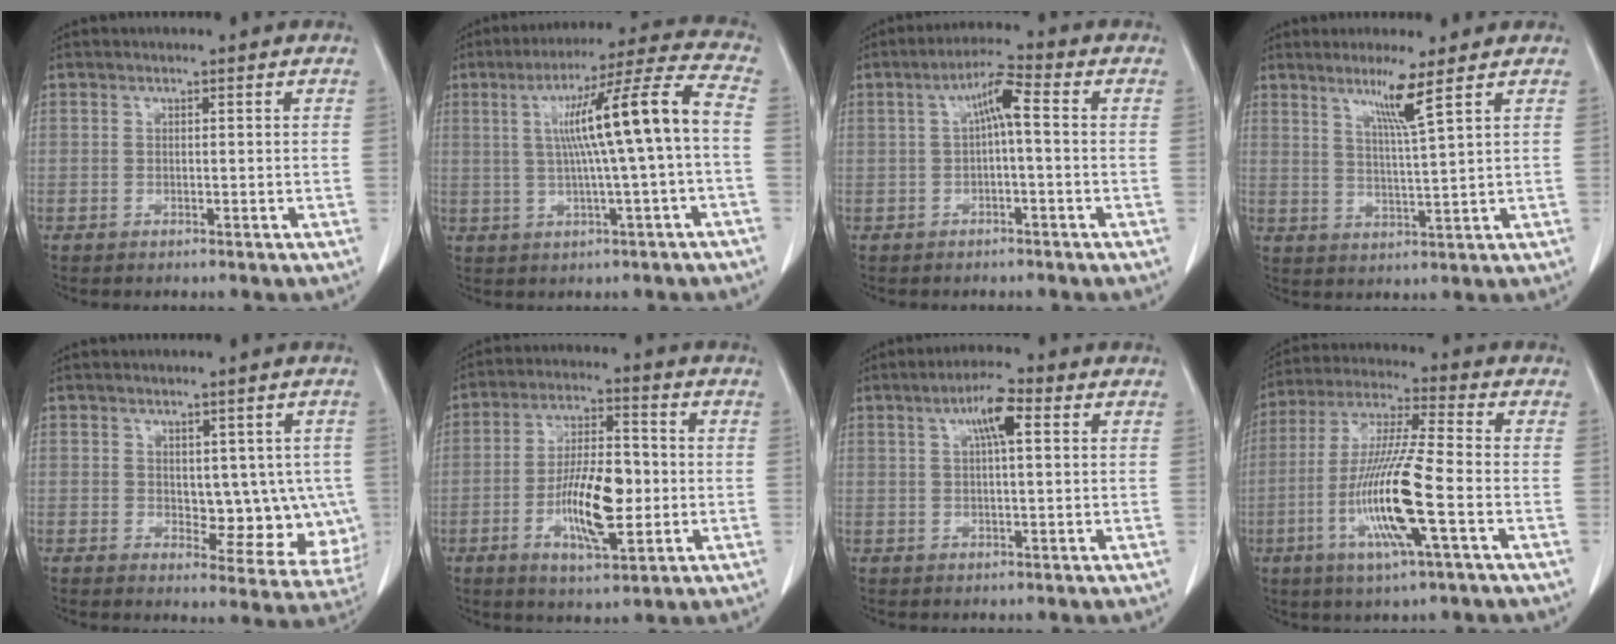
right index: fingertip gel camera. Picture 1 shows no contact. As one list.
[{"total": 13.4, "force": [0.5, -0.8, 13.3], "torque": [-0.211, 0.021, 0.008]}, {"total": 5.0, "force": [0.4, 0.7, 5.0], "torque": [-0.089, 0.020, 0.006]}, {"total": 5.5, "force": [3.3, -1.5, 4.2], "torque": [-0.078, -0.012, 0.063]}, {"total": 9.1, "force": [0.3, 5.3, 7.4], "torque": [-0.067, 0.004, 0.022]}, {"total": 11.8, "force": [-2.2, 3.8, 10.9], "torque": [-0.203, 0.004, -0.033]}, {"total": 5.3, "force": [1.9, 0.9, 4.9], "torque": [-0.089, 0.011, 0.031]}, {"total": 14.4, "force": [-4.1, 0.5, 13.8], "torque": [-0.280, -0.011, -0.080]}]